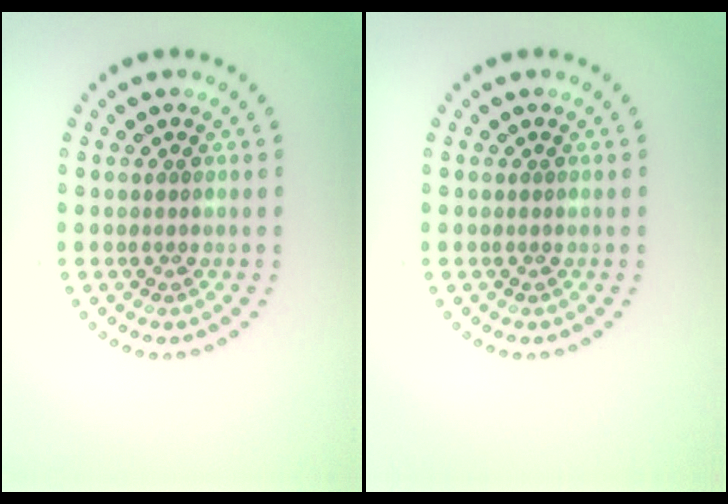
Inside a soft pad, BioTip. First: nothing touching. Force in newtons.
{"total": 0.0}